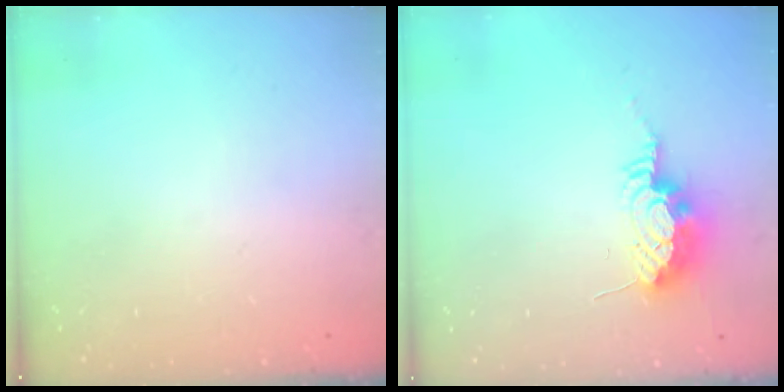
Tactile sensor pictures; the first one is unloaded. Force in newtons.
{"total": 8.9, "press": 8.9, "slide": 0.4}